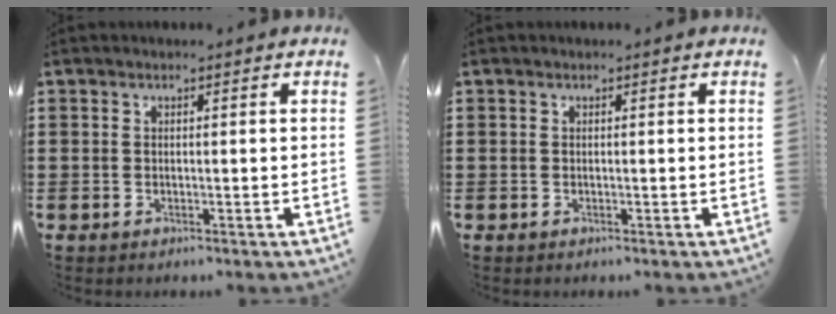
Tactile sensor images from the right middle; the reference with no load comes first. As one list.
[{"total": 0.0}]